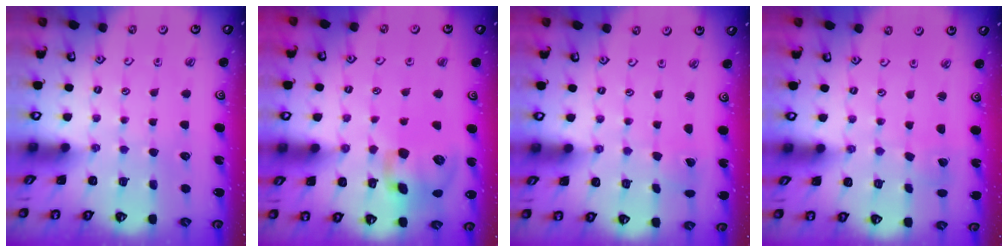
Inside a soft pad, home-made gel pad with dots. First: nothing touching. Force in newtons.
{"total": 13.1, "press": 12.9, "slide": 2.0}
{"total": 1.8, "press": 1.7, "slide": 0.1}
{"total": 1.5, "press": 1.5, "slide": 0.2}